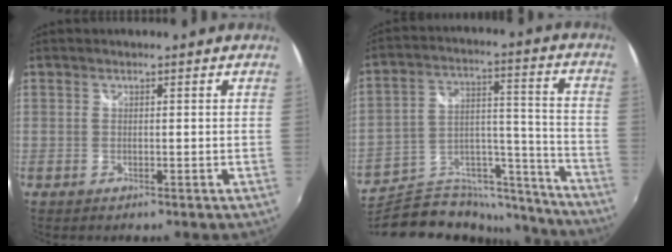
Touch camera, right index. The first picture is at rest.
{"total": 22.5, "force": [-18.8, 9.1, 8.5], "torque": [-0.139, 0.047, -0.269]}